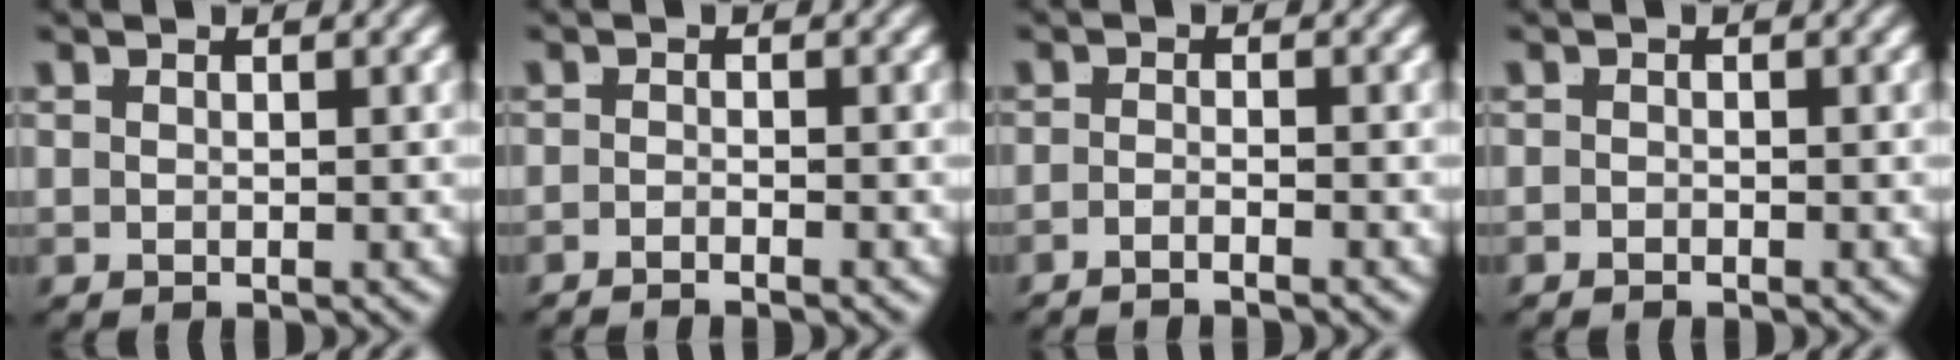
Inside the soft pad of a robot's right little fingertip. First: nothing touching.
{"total": 1.8, "force": [-1.8, -0.4, 0.1], "torque": [0.004, -0.006, -0.030]}
{"total": 2.2, "force": [-2.1, -0.5, 0.6], "torque": [-0.009, -0.006, -0.035]}
{"total": 1.1, "force": [-0.9, -0.4, -0.4], "torque": [0.011, -0.009, -0.012]}